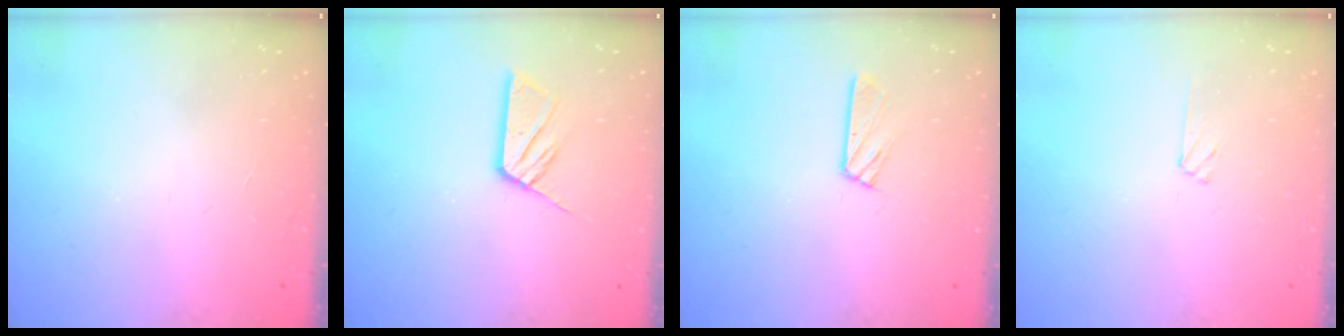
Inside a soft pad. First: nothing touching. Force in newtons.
{"total": 10.1, "press": 10.0, "slide": 0.8}
{"total": 3.4, "press": 3.3, "slide": 0.4}
{"total": 1.8, "press": 1.8, "slide": 0.3}